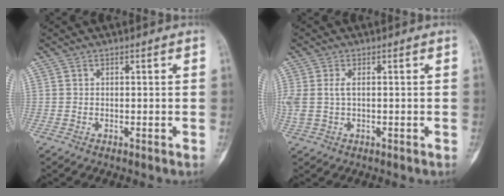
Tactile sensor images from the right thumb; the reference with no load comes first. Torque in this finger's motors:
{"motor_torque": [0.06, 0.12, 0.35, 0.30, 0.05]}